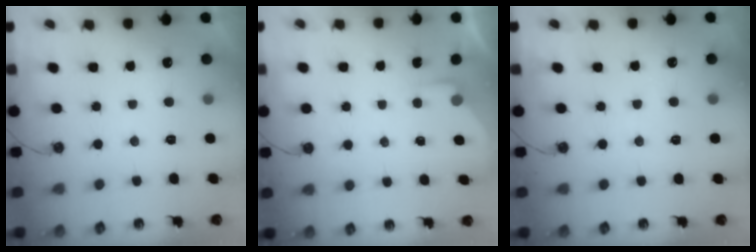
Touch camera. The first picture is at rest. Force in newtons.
{"total": 2.4, "press": 2.4, "slide": 0.4}
{"total": 2.9, "press": 2.9, "slide": 0.4}